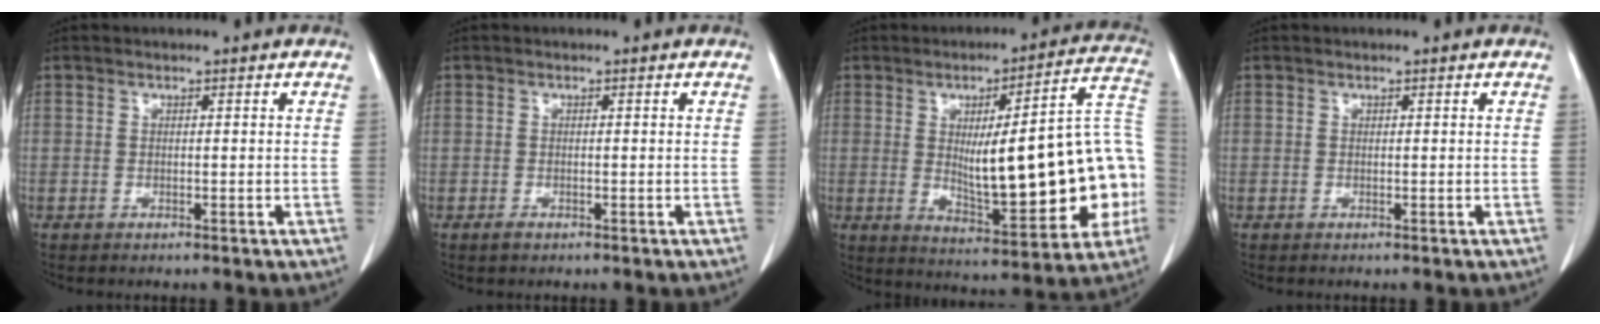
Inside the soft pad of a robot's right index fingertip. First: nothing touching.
{"total": 0.8, "force": [-0.5, 0.5, 0.4], "torque": [-0.009, -0.001, -0.009]}
{"total": 22.9, "force": [-1.3, 5.1, 22.3], "torque": [-0.241, 0.032, 0.003]}
{"total": 0.0}